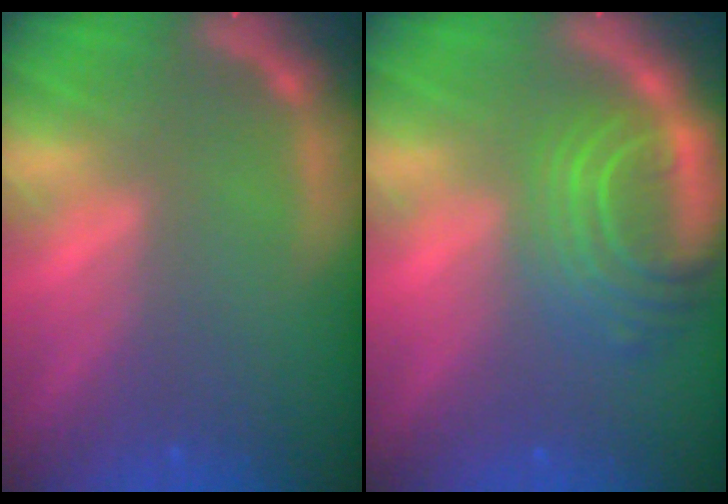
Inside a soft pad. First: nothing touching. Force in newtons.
{"total": 7.5}